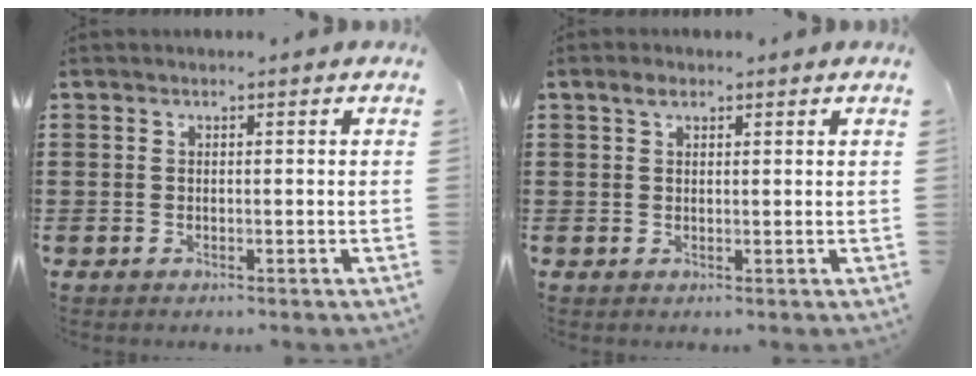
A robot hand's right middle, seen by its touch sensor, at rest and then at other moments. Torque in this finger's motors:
{"motor_torque": [0.07, -0.09, 0.14, 0.01]}